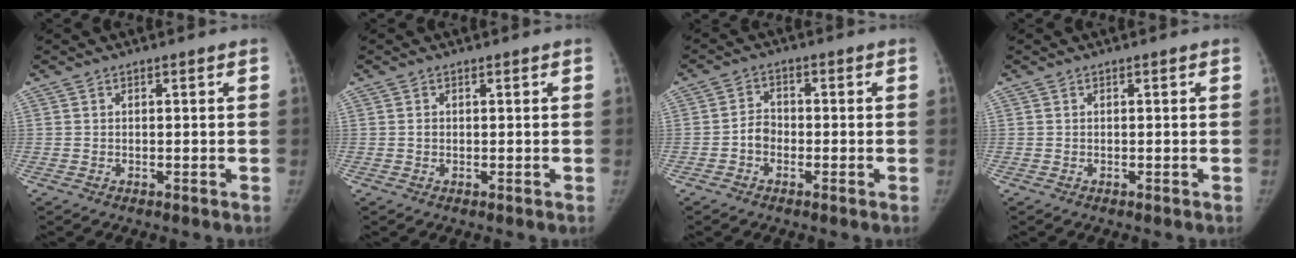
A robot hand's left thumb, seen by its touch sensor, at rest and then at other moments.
{"total": 0.6, "force": [0.0, 0.5, 0.3], "torque": [-0.003, 0.001, 0.001]}
{"total": 3.2, "force": [-1.3, 2.5, 1.5], "torque": [-0.008, 0.015, -0.028]}
{"total": 0.0}